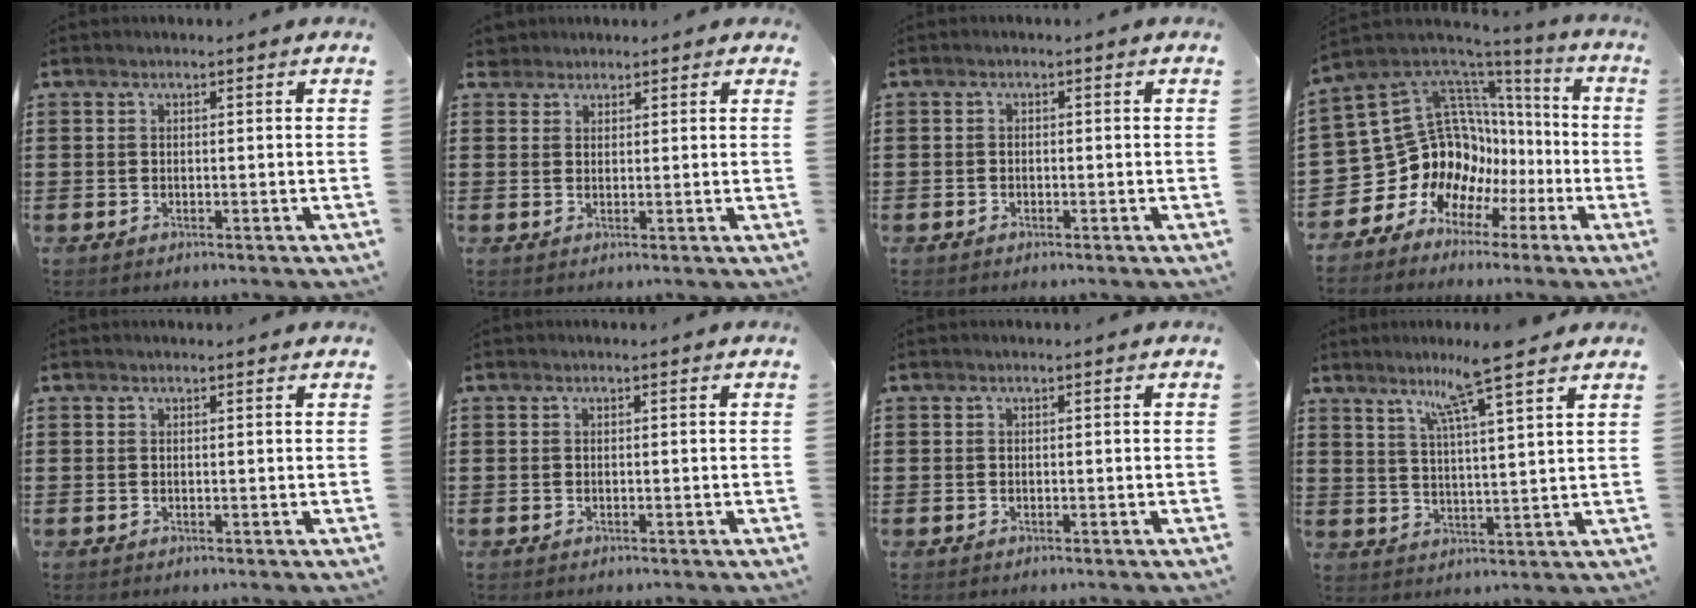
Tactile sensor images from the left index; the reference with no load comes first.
{"total": 2.9, "force": [2.5, 1.6, 0.3], "torque": [-0.017, 0.007, 0.046]}
{"total": 0.8, "force": [-0.7, 0.4, 0.1], "torque": [-0.004, 0.001, -0.015]}
{"total": 15.3, "force": [-0.7, 14.0, 6.1], "torque": [-0.165, -0.047, 0.026]}
{"total": 0.0}
{"total": 0.0}
{"total": 0.0}
{"total": 8.5, "force": [6.3, -0.4, 5.6], "torque": [-0.110, -0.020, 0.104]}